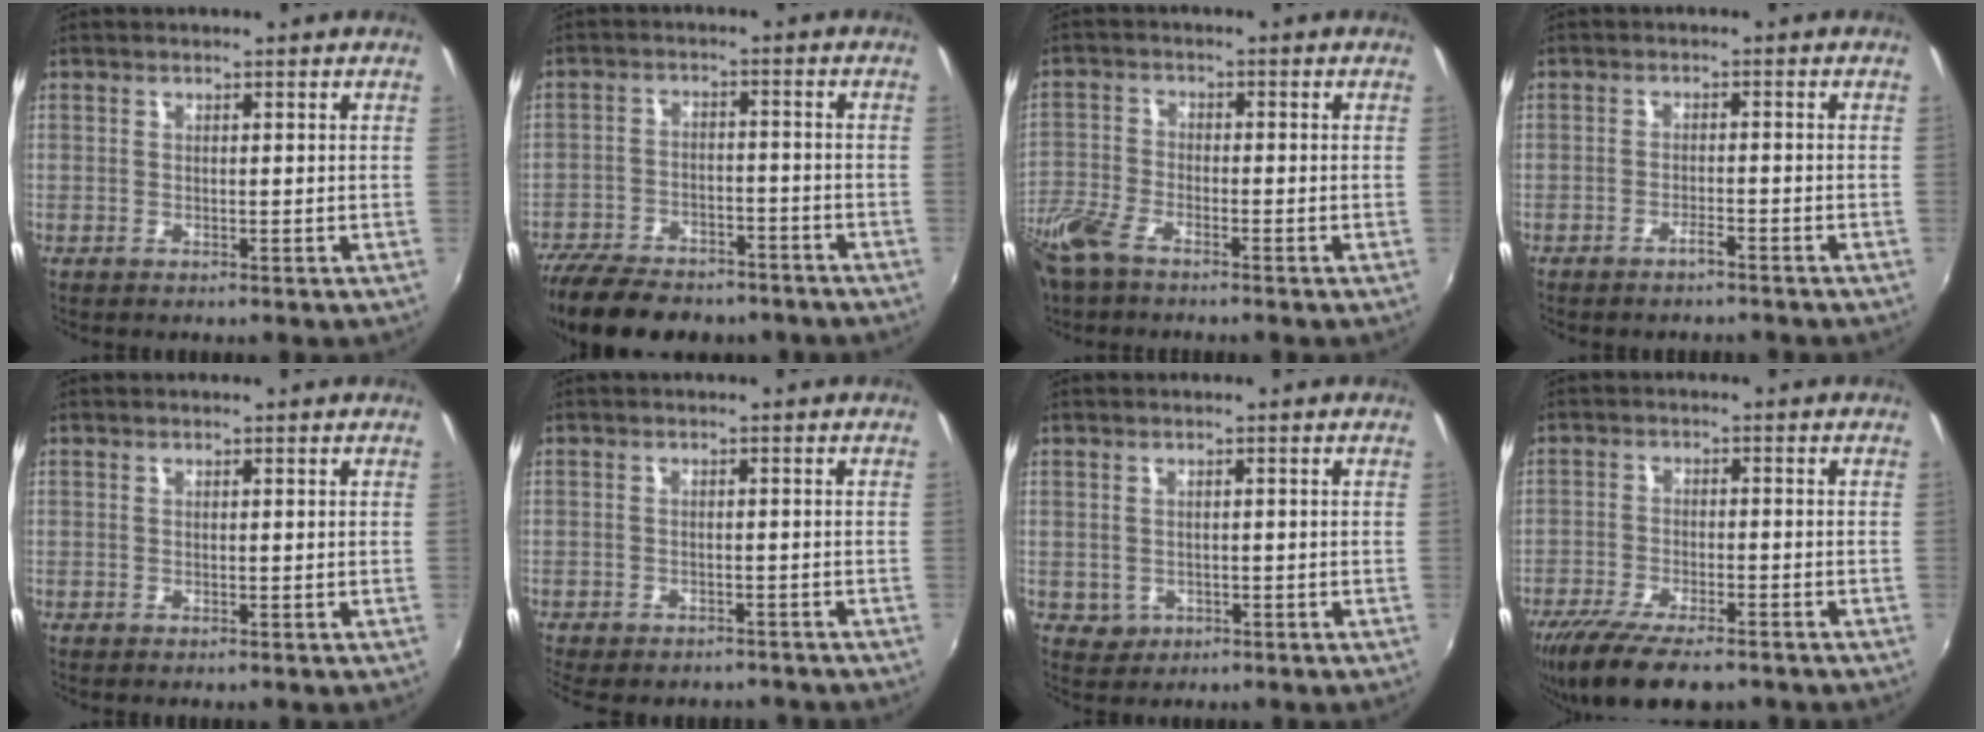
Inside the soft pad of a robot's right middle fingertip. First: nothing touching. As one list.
[{"total": 19.0, "force": [-14.9, 7.6, 9.0], "torque": [-0.201, -0.028, -0.225]}, {"total": 8.1, "force": [-6.2, 2.7, 4.5], "torque": [-0.117, -0.017, -0.132]}, {"total": 2.1, "force": [-1.9, 0.3, 0.8], "torque": [-0.025, -0.001, -0.031]}, {"total": 0.0}, {"total": 8.6, "force": [-7.2, 3.1, 3.5], "torque": [-0.081, -0.027, -0.102]}, {"total": 2.5, "force": [-0.4, 2.3, 0.8], "torque": [-0.016, -0.002, 0.000]}, {"total": 12.9, "force": [-9.8, 3.8, 7.5], "torque": [-0.167, -0.043, -0.168]}]